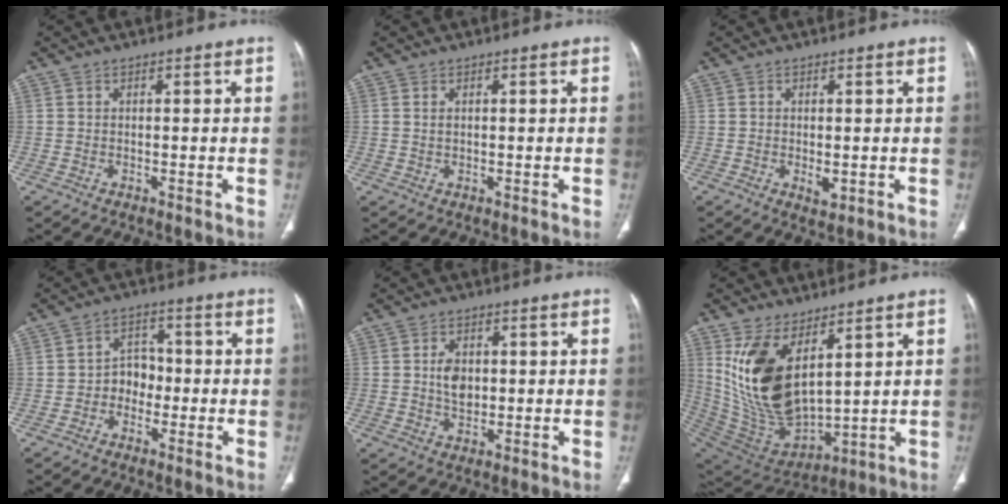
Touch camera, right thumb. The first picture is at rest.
{"total": 0.9, "force": [0.4, 0.5, 0.6], "torque": [-0.013, 0.000, 0.011]}
{"total": 2.1, "force": [-0.4, 1.1, 1.8], "torque": [-0.028, -0.006, -0.001]}
{"total": 4.8, "force": [-1.5, 4.0, 2.3], "torque": [-0.004, 0.023, -0.036]}
{"total": 4.7, "force": [0.5, 3.3, 3.2], "torque": [-0.044, -0.004, 0.011]}
{"total": 17.7, "force": [6.8, 8.9, 13.7], "torque": [-0.248, -0.042, 0.161]}